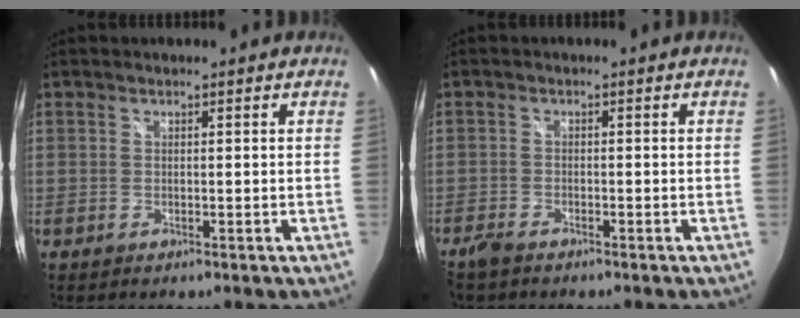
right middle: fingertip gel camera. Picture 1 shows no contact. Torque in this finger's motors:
{"motor_torque": [0.05, -0.05, 0.02, 0.04]}